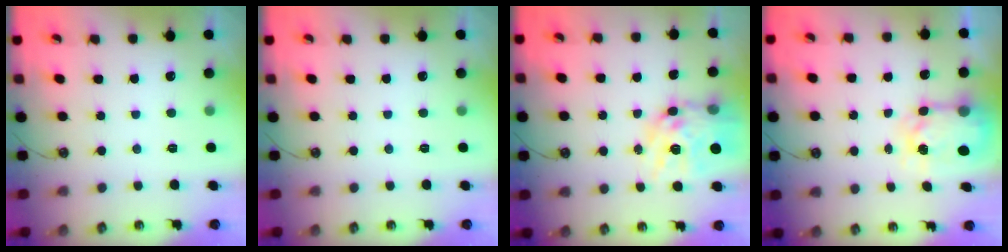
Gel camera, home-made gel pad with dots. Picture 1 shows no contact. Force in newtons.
{"total": 0.0}
{"total": 17.1, "press": 17.0, "slide": 1.6}
{"total": 6.2, "press": 6.2, "slide": 0.1}